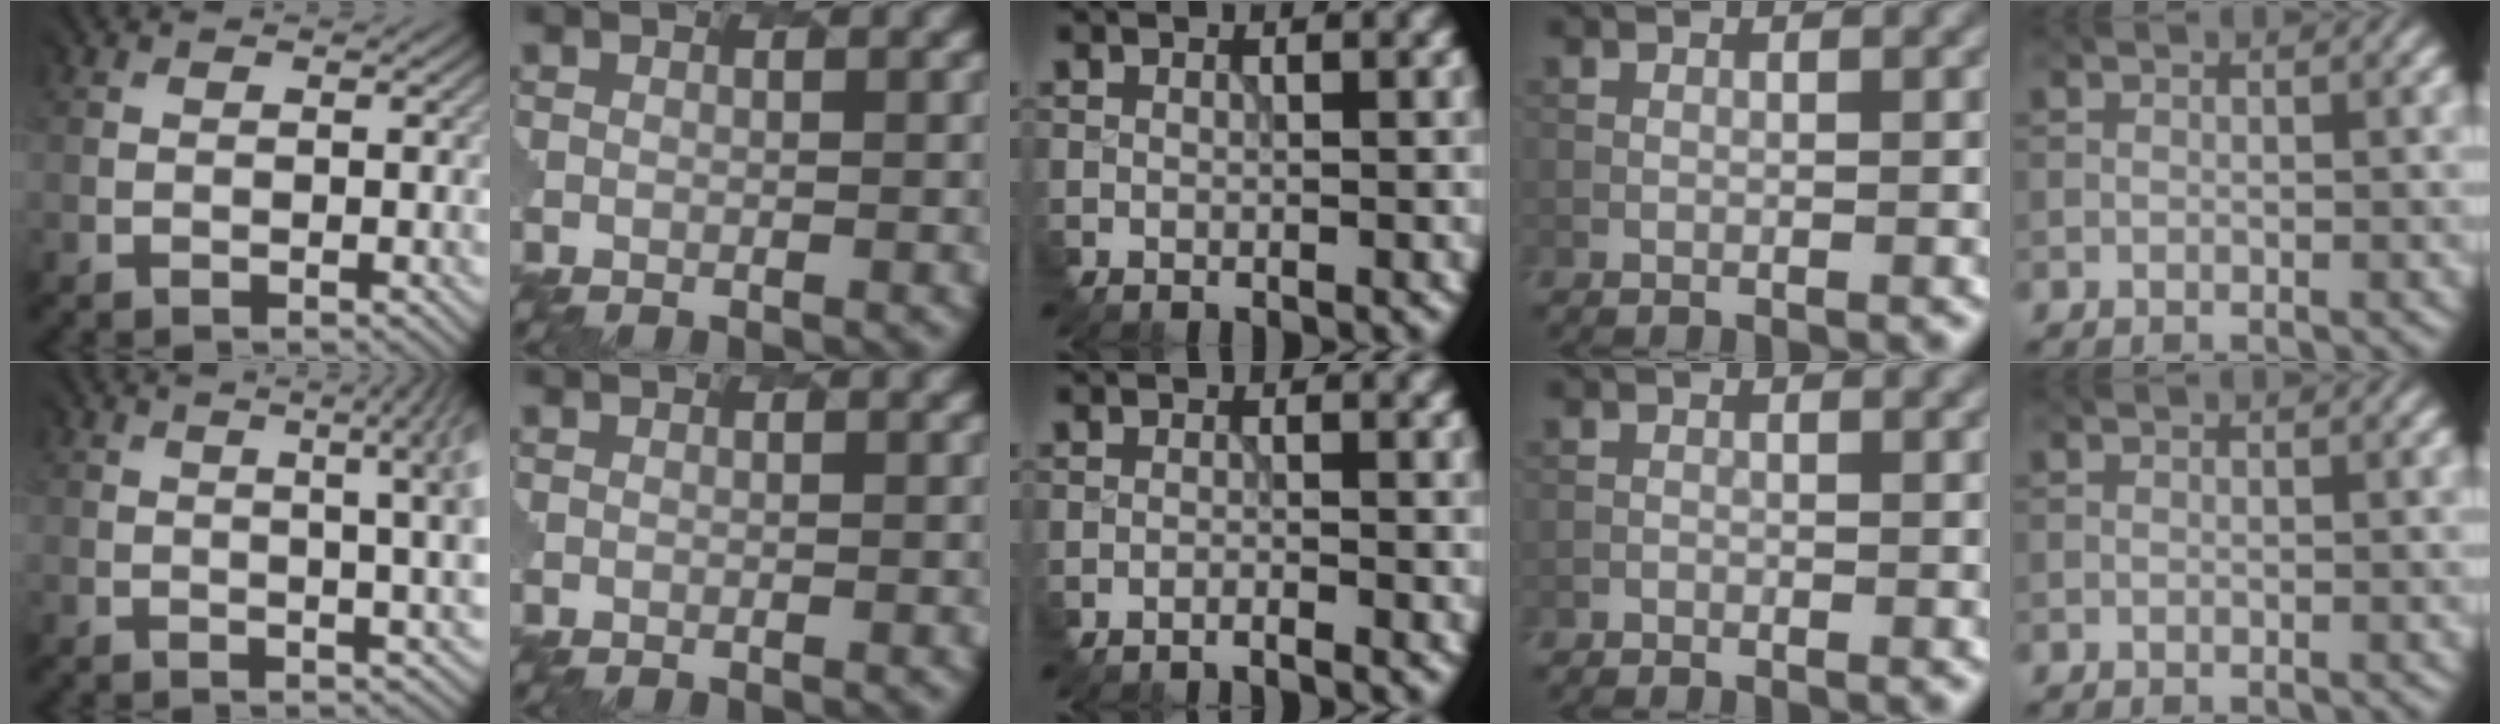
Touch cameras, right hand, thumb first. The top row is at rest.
{"thumb": {"total": 7.6, "force": [1.6, 2.1, 7.2], "torque": [-0.058, 0.038, 0.005]}, "middle": {"total": 1.2, "force": [-1.1, 0.1, 0.4], "torque": [-0.001, 0.000, -0.028]}, "ring": {"total": 0.6, "force": [-0.6, 0.2, 0.0], "torque": [0.002, 0.001, -0.013]}}